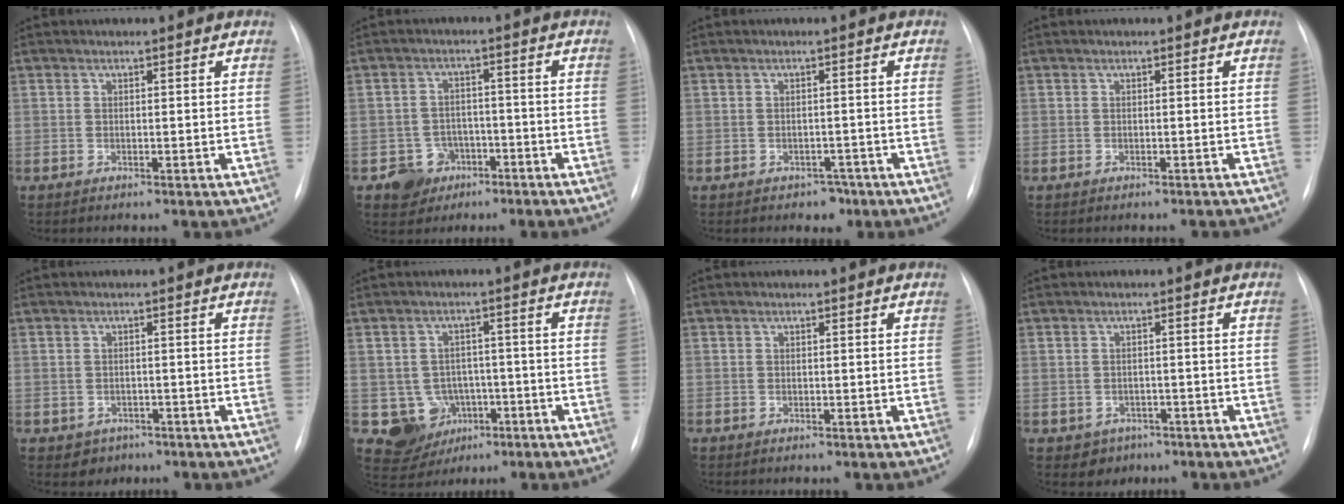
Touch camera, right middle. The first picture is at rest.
{"total": 5.3, "force": [-2.9, 4.4, 0.5], "torque": [0.000, 0.014, -0.041]}
{"total": 2.3, "force": [-1.5, 1.7, 0.6], "torque": [-0.006, 0.009, -0.013]}
{"total": 3.1, "force": [-2.8, 0.9, 0.8], "torque": [-0.004, 0.000, -0.032]}
{"total": 2.6, "force": [-1.4, 2.2, 0.2], "torque": [-0.003, 0.010, -0.010]}
{"total": 7.2, "force": [-2.5, 6.7, 1.3], "torque": [-0.021, 0.013, -0.027]}
{"total": 0.0}
{"total": 3.1, "force": [-1.6, 2.6, 0.2], "torque": [-0.001, 0.011, -0.014]}